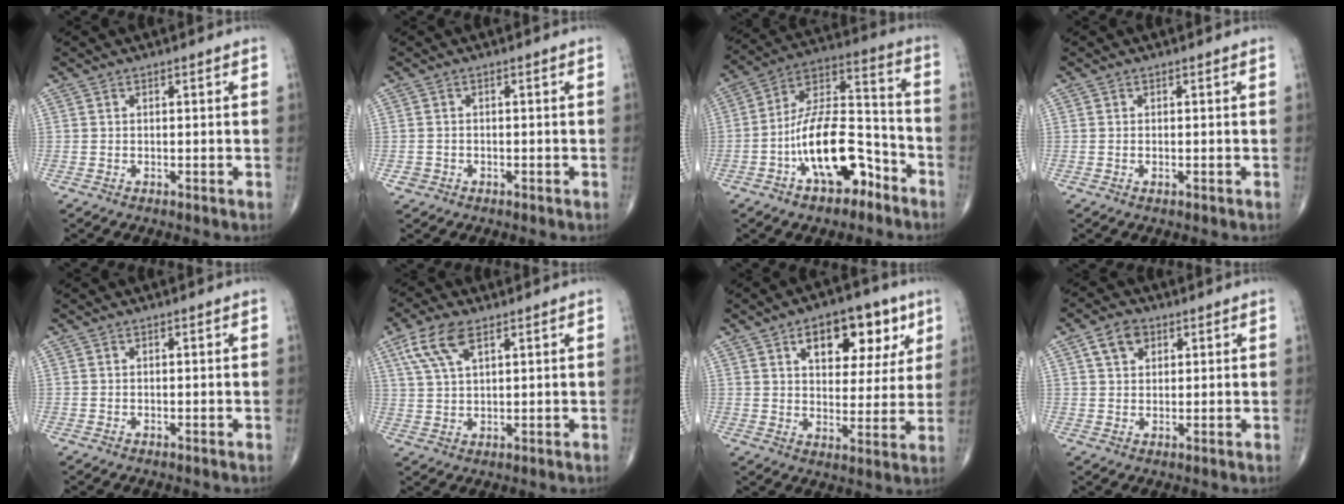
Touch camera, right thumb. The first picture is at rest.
{"total": 1.5, "force": [-0.6, 1.3, 0.3], "torque": [-0.002, 0.007, -0.011]}
{"total": 17.3, "force": [-7.6, 8.5, 13.0], "torque": [-0.210, 0.073, -0.131]}
{"total": 0.6, "force": [-0.2, 0.3, 0.5], "torque": [-0.011, 0.001, -0.003]}
{"total": 0.0}
{"total": 7.9, "force": [4.0, 3.5, 5.8], "torque": [-0.120, -0.002, 0.082]}
{"total": 15.1, "force": [6.9, 8.4, 10.5], "torque": [-0.101, -0.015, 0.102]}
{"total": 5.2, "force": [2.3, 3.7, 2.8], "torque": [-0.033, 0.000, 0.039]}